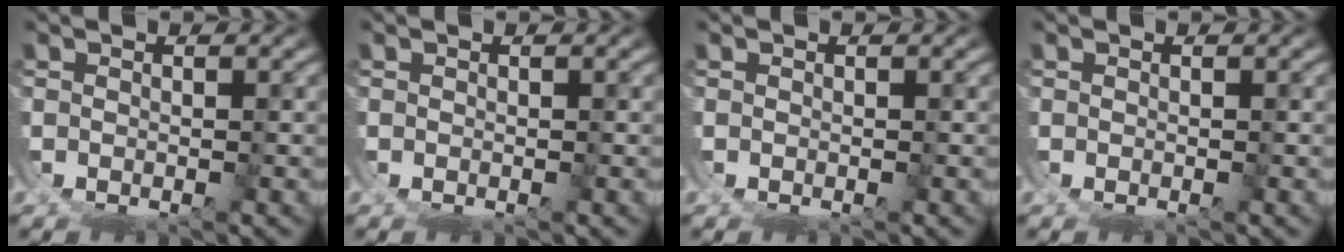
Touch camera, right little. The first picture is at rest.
{"total": 0.0}
{"total": 0.0}
{"total": 0.0}